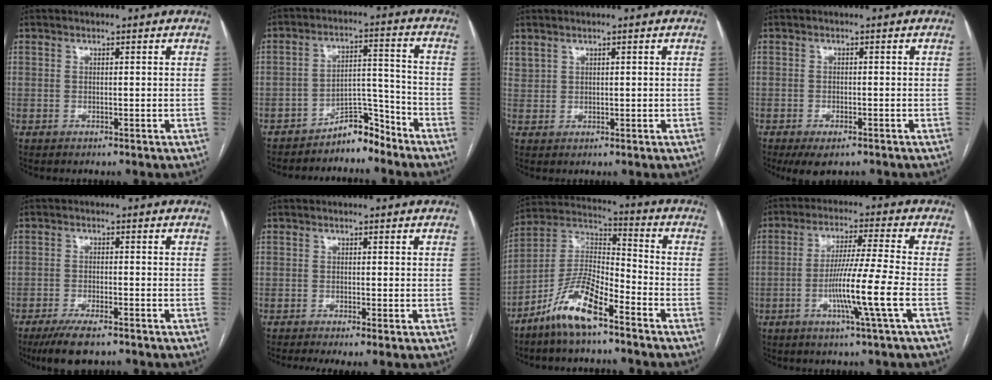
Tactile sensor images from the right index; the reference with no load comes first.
{"total": 5.9, "force": [-5.4, 1.8, 1.6], "torque": [-0.014, 0.032, -0.090]}
{"total": 1.8, "force": [1.5, 0.9, 0.4], "torque": [-0.008, 0.007, 0.033]}
{"total": 4.1, "force": [-2.8, 1.6, 2.6], "torque": [-0.042, -0.007, -0.040]}
{"total": 6.7, "force": [-5.1, 1.4, 4.2], "torque": [-0.073, -0.014, -0.085]}
{"total": 3.3, "force": [-1.9, 0.4, 2.7], "torque": [-0.044, -0.011, -0.034]}
{"total": 11.5, "force": [-7.6, 2.5, 8.2], "torque": [-0.171, 0.005, -0.147]}
{"total": 10.1, "force": [-3.1, -1.9, 9.4], "torque": [-0.177, -0.012, -0.061]}